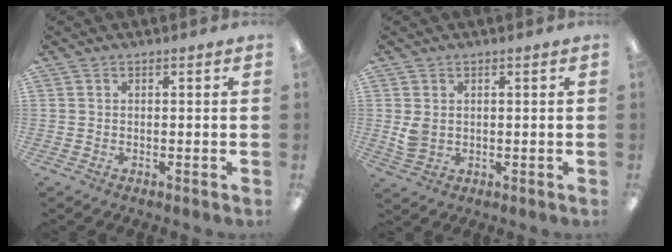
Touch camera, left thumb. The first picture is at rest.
{"total": 3.5, "force": [0.8, 2.6, 2.3], "torque": [-0.044, -0.003, 0.013]}